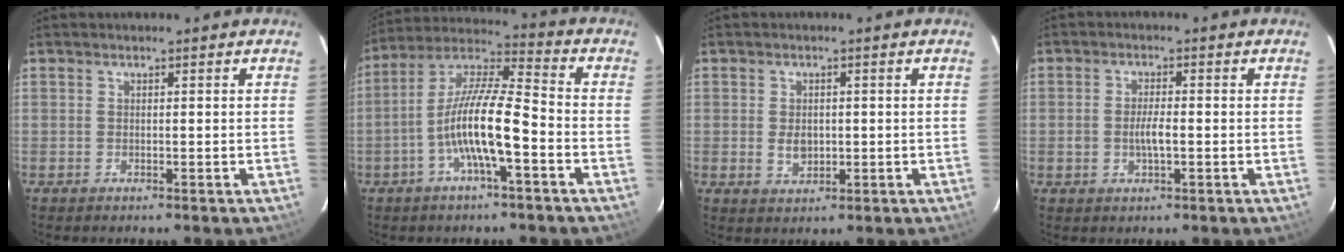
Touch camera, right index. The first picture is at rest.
{"total": 12.6, "force": [-4.5, 2.1, 11.6], "torque": [-0.228, 0.006, -0.089]}
{"total": 3.4, "force": [-0.3, 2.5, 2.3], "torque": [-0.040, -0.001, -0.002]}
{"total": 3.4, "force": [-0.7, 1.3, 3.1], "torque": [-0.061, 0.000, -0.011]}